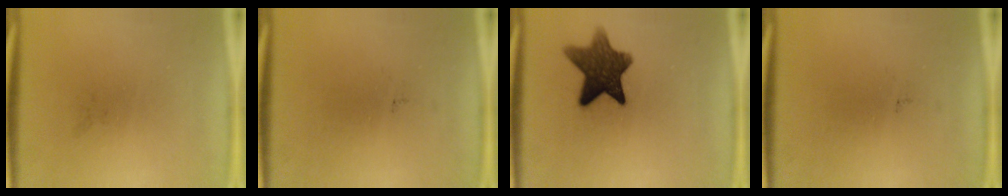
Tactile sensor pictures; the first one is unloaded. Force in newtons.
{"total": 0.0}
{"total": 11.0}
{"total": 0.0}